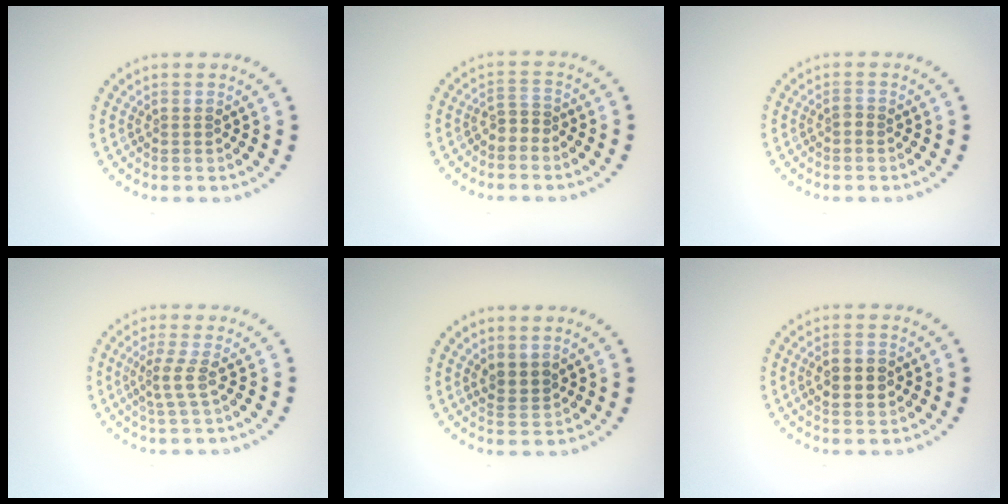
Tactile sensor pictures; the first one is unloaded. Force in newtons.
{"total": 1.5, "press": 1.1, "slide": 1.0}
{"total": 0.6, "press": 0.4, "slide": 0.4}
{"total": 2.2, "press": 1.6, "slide": 1.5}
{"total": 1.9, "press": 1.5, "slide": 1.1}
{"total": 2.6, "press": 2.6, "slide": 0.0}